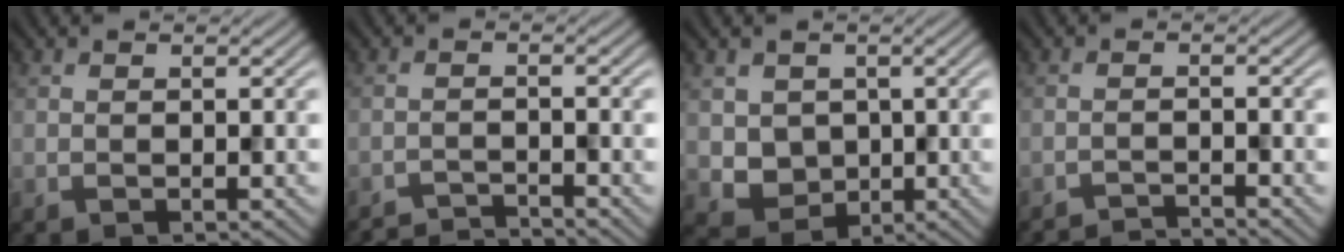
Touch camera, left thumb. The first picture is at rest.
{"total": 3.2, "force": [-3.2, 0.1, 0.7], "torque": [-0.008, 0.003, -0.063]}
{"total": 4.4, "force": [0.6, 4.1, 1.7], "torque": [-0.049, -0.013, 0.008]}
{"total": 2.9, "force": [-2.8, 0.1, 0.9], "torque": [-0.009, 0.004, -0.056]}